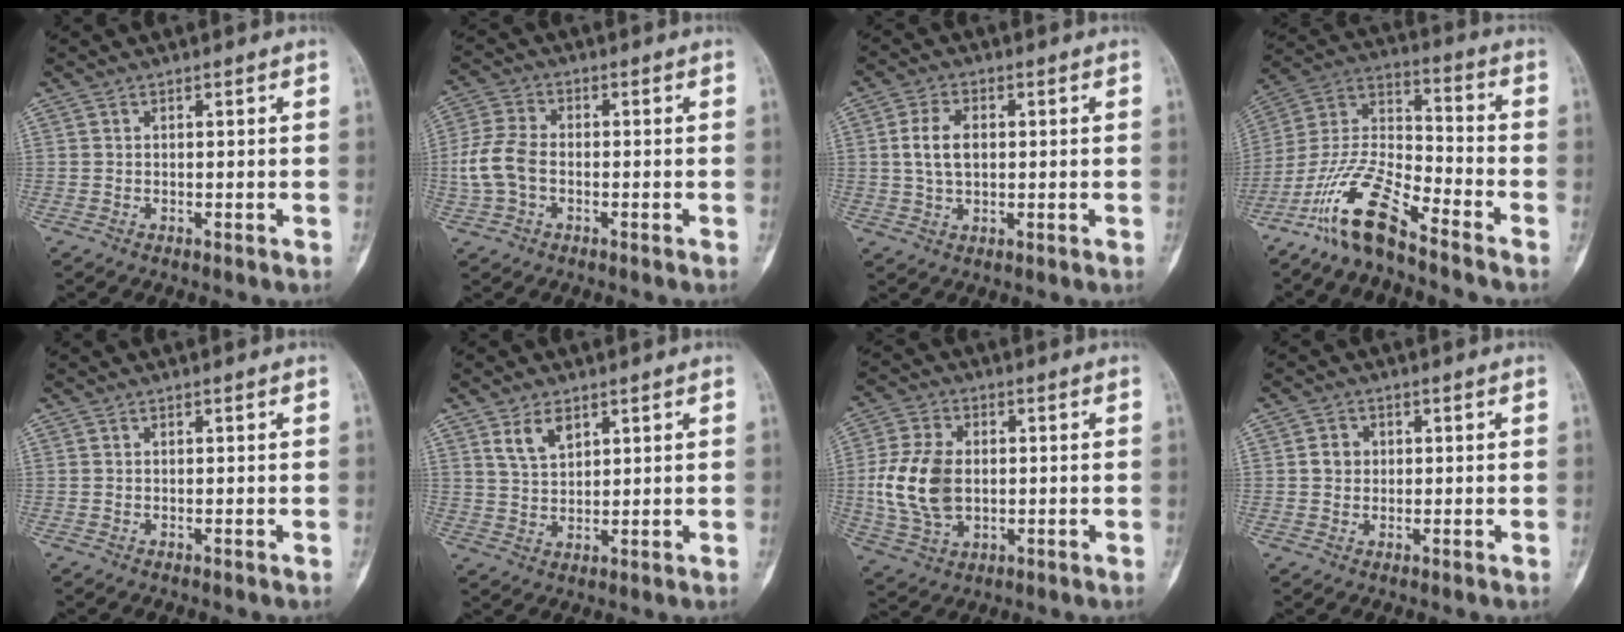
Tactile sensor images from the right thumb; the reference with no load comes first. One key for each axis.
{"total": 7.8, "fx": -1.2, "fy": 5.1, "fz": 5.7, "tx": -0.132, "ty": 0.018, "tz": -0.029}
{"total": 6.3, "fx": 0.7, "fy": 3.8, "fz": 4.9, "tx": -0.089, "ty": 0.005, "tz": 0.013}
{"total": 14.2, "fx": -10.4, "fy": 3.5, "fz": 8.9, "tx": -0.182, "ty": 0.073, "tz": -0.207}
{"total": 0.0}
{"total": 5.1, "fx": 2.9, "fy": 2.8, "fz": 3.1, "tx": -0.046, "ty": -0.016, "tz": 0.060}
{"total": 12.7, "fx": 0.0, "fy": 8.3, "fz": 9.6, "tx": -0.192, "ty": 0.002, "tz": 0.006}
{"total": 2.9, "fx": 0.4, "fy": 2.7, "fz": 1.1, "tx": -0.004, "ty": 0.004, "tz": 0.004}